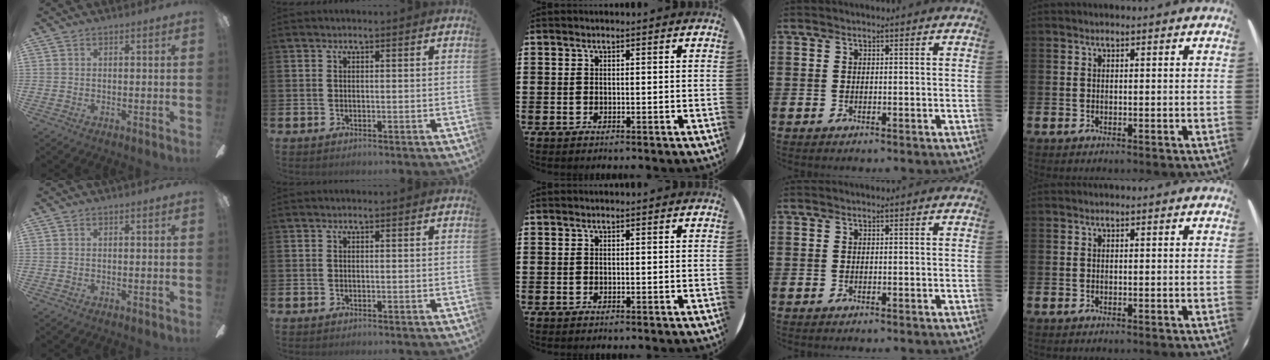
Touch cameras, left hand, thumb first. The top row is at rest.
{}